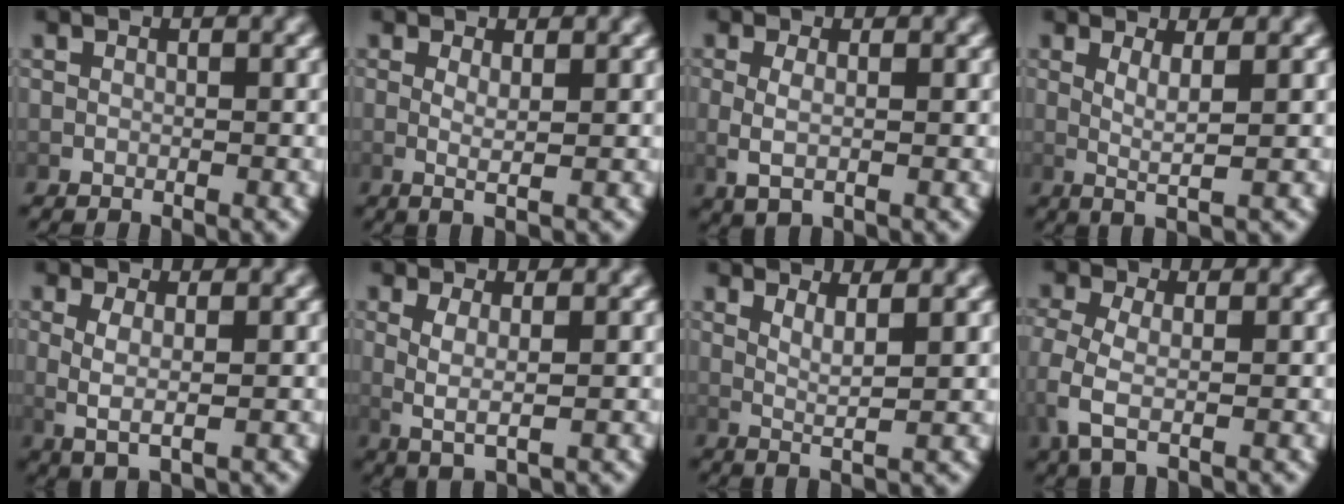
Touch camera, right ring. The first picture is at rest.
{"total": 1.8, "force": [0.3, 0.0, 1.8], "torque": [-0.039, -0.016, 0.012]}
{"total": 2.9, "force": [0.1, 1.4, 2.5], "torque": [-0.065, -0.011, 0.013]}
{"total": 3.0, "force": [0.8, 0.1, 2.9], "torque": [-0.051, -0.008, 0.020]}
{"total": 3.6, "force": [0.3, 1.5, 3.2], "torque": [-0.073, -0.011, 0.018]}
{"total": 3.4, "force": [0.4, 1.1, 3.2], "torque": [-0.067, -0.008, 0.018]}
{"total": 3.1, "force": [1.4, 0.2, 2.7], "torque": [-0.044, -0.008, 0.028]}
{"total": 3.7, "force": [0.2, 2.0, 3.0], "torque": [-0.090, -0.011, 0.010]}